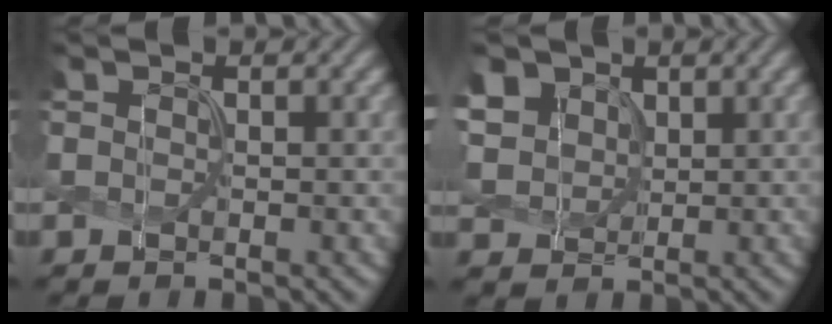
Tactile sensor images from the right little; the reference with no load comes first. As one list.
[{"total": 6.1, "force": [2.7, 4.7, 3.0], "torque": [-0.108, 0.014, 0.053]}]